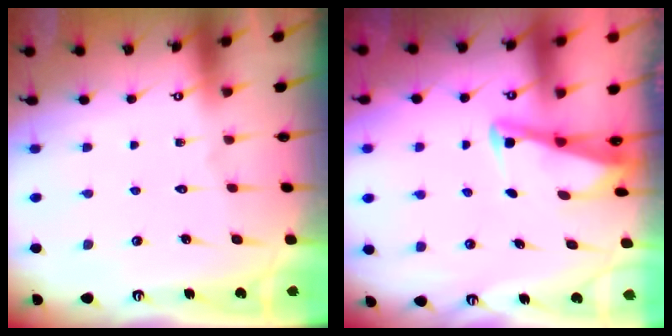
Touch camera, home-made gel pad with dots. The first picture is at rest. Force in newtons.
{"total": 2.8, "press": 2.8, "slide": 0.3}